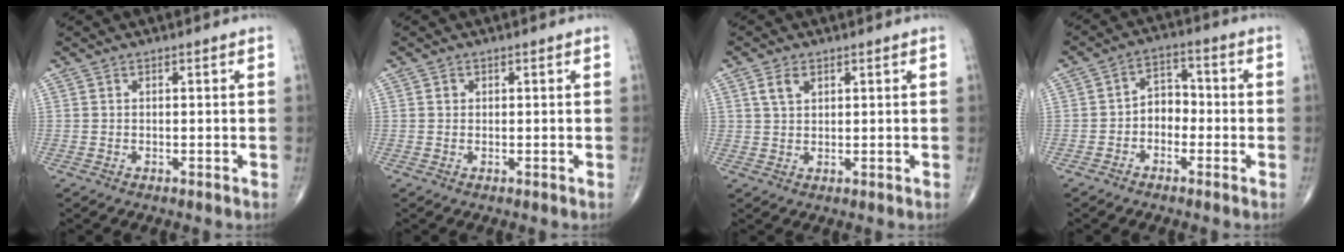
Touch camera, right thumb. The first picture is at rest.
{"total": 0.8, "force": [0.2, 0.7, 0.3], "torque": [0.000, 0.001, 0.003]}
{"total": 3.2, "force": [1.5, 1.9, 2.0], "torque": [-0.034, -0.001, 0.033]}
{"total": 5.3, "force": [-1.6, 4.0, 3.1], "torque": [-0.024, 0.030, -0.042]}